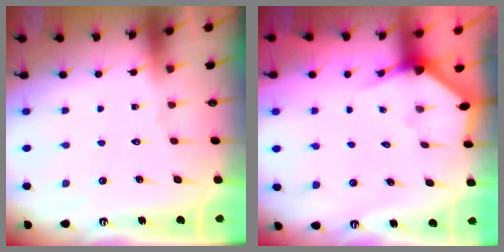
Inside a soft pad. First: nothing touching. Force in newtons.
{"total": 2.5, "press": 2.5, "slide": 0.1}